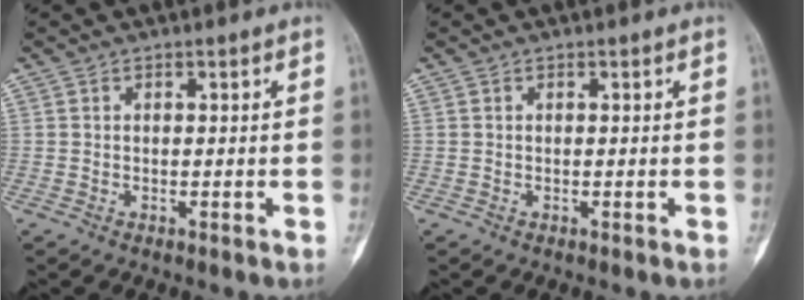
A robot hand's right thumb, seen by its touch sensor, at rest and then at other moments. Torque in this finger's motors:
{"motor_torque": [0.00, 0.00, 0.00, -0.01, 0.00]}